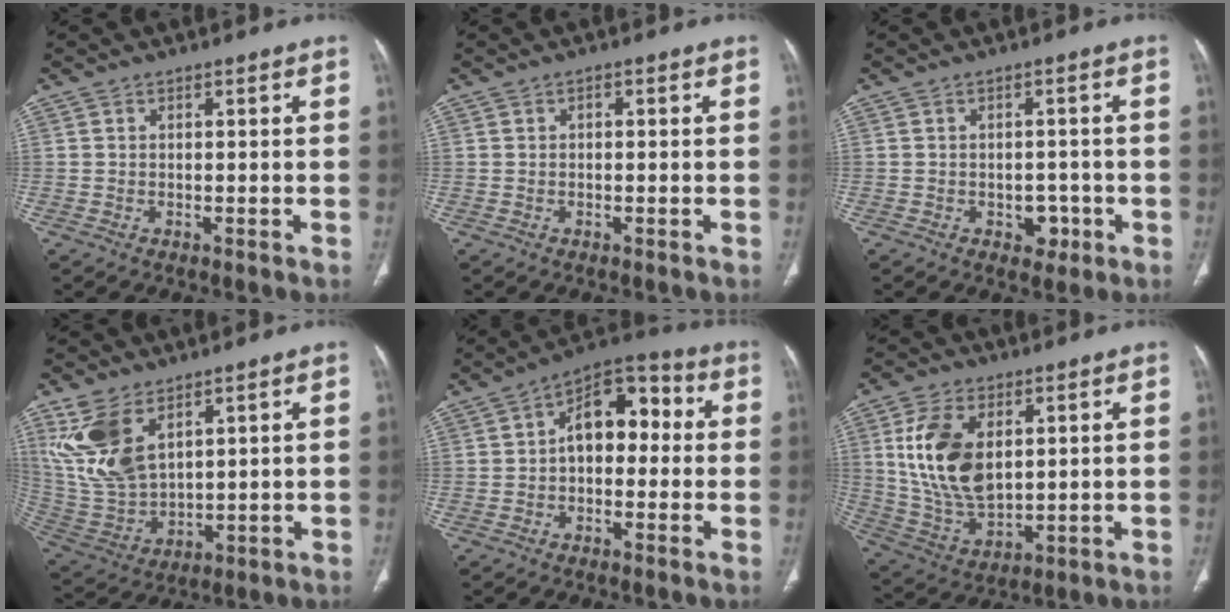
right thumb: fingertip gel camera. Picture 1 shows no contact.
{"total": 0.8, "force": [0.1, 0.5, 0.6], "torque": [-0.010, 0.002, 0.001]}
{"total": 3.5, "force": [-1.4, 2.5, 2.0], "torque": [-0.003, 0.007, -0.016]}
{"total": 13.8, "force": [6.9, 7.9, 9.0], "torque": [-0.177, -0.024, 0.159]}
{"total": 11.4, "force": [0.6, 7.1, 8.9], "torque": [-0.100, 0.038, -0.005]}
{"total": 15.6, "force": [3.9, 9.2, 12.0], "torque": [-0.224, -0.017, 0.088]}